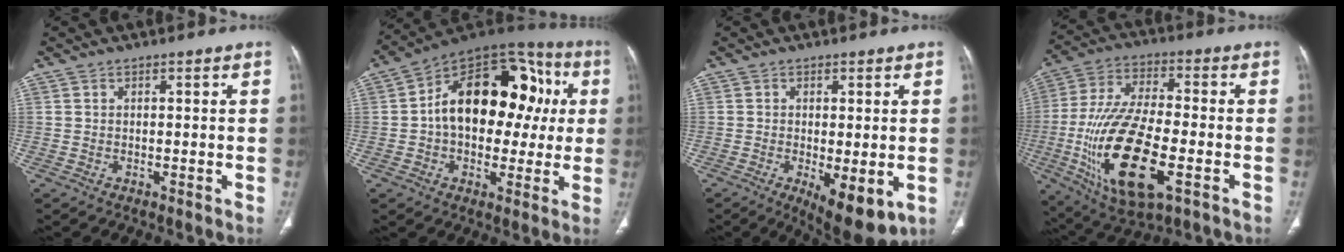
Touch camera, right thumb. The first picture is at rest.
{"total": 23.8, "force": [2.6, 15.0, 18.2], "torque": [-0.231, 0.046, 0.032]}
{"total": 9.6, "force": [-2.7, 3.6, 8.5], "torque": [-0.121, -0.020, -0.031]}
{"total": 21.9, "force": [-6.0, 8.6, 19.2], "torque": [-0.388, 0.005, -0.093]}